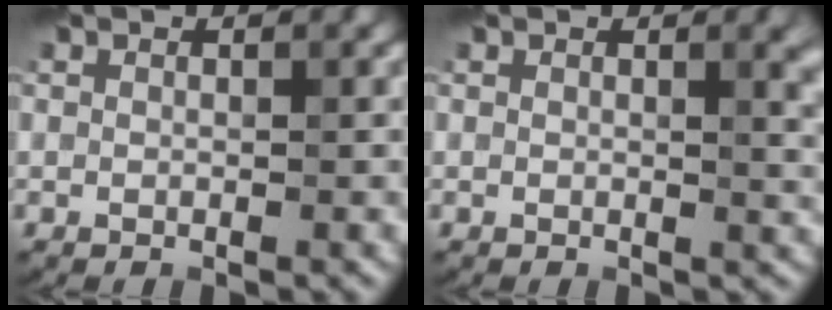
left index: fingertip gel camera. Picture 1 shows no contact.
{"total": 3.2, "force": [1.1, 1.2, 2.7], "torque": [-0.028, 0.000, 0.017]}